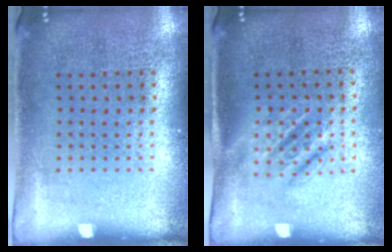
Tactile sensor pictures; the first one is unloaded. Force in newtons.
{"total": 1.5, "press": 1.3, "slide": 0.8}